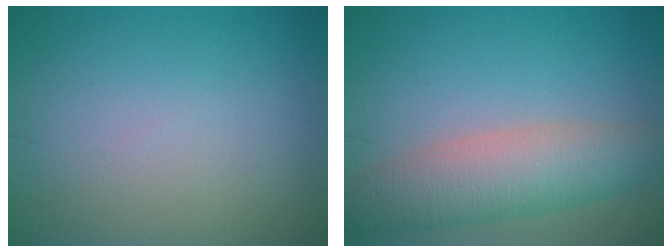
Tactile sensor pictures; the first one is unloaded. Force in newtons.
{"total": 6.0, "press": 6.0, "slide": 0.1}